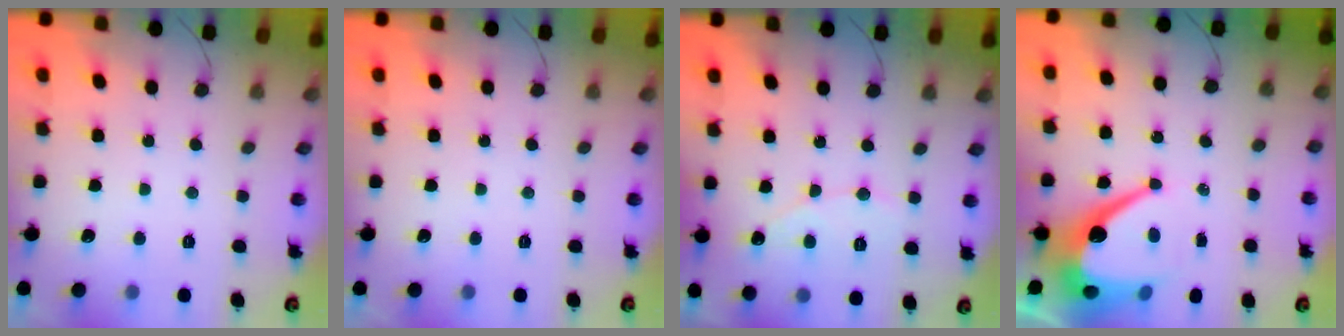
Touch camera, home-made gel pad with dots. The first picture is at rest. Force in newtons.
{"total": 0.0}
{"total": 4.9, "press": 4.9, "slide": 0.4}
{"total": 12.3, "press": 12.2, "slide": 0.7}